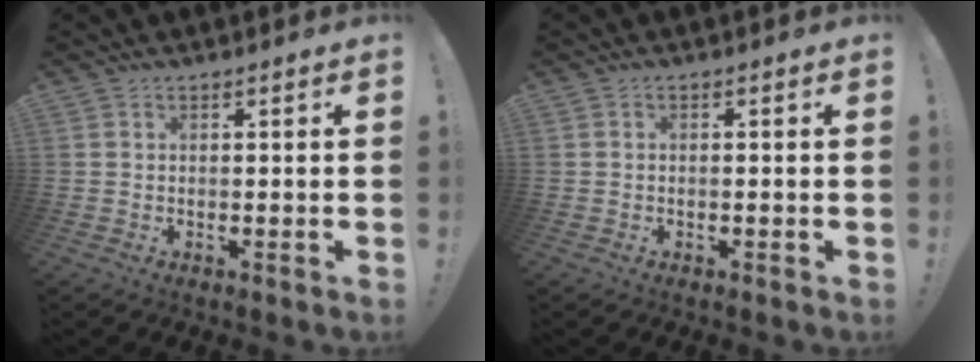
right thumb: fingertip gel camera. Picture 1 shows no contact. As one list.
[{"total": 0.9, "force": [-0.8, 0.0, 0.4], "torque": [-0.010, 0.001, -0.014]}]